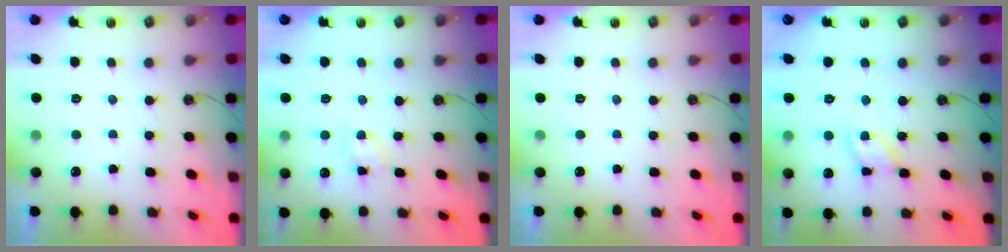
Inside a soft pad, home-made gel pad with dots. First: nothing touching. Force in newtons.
{"total": 3.1, "press": 3.0, "slide": 0.5}
{"total": 0.0}
{"total": 8.1, "press": 8.1, "slide": 0.4}